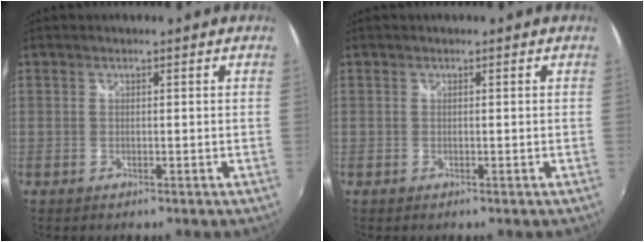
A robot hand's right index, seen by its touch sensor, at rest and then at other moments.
{"total": 0.0}